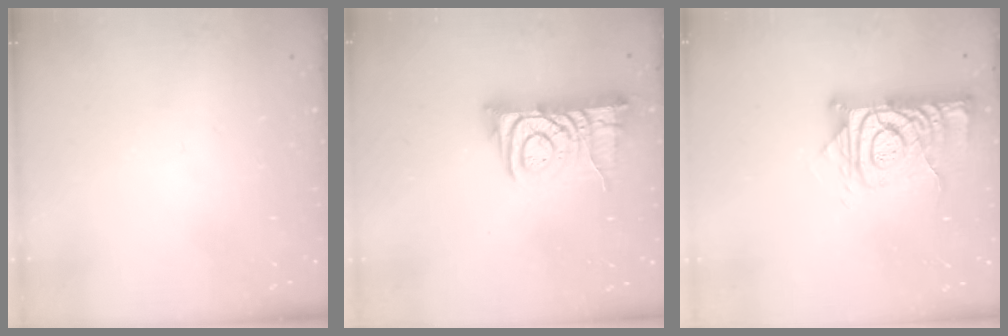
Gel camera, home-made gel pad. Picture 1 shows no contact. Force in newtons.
{"total": 10.7, "press": 10.6, "slide": 1.2}
{"total": 13.3, "press": 13.3, "slide": 1.1}